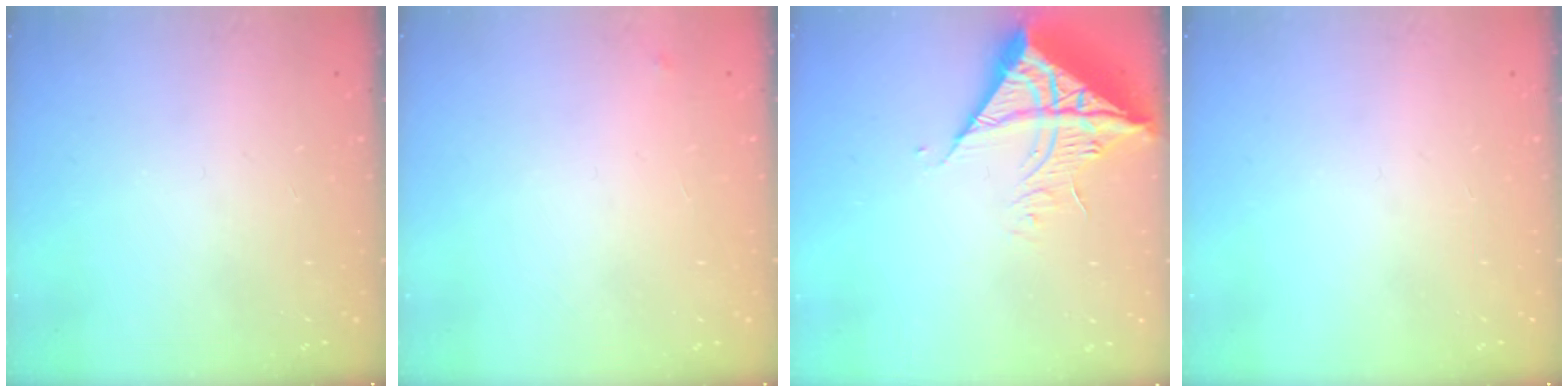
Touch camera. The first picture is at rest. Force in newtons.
{"total": 2.5, "press": 2.4, "slide": 0.4}
{"total": 11.2, "press": 11.1, "slide": 1.4}
{"total": 0.0}